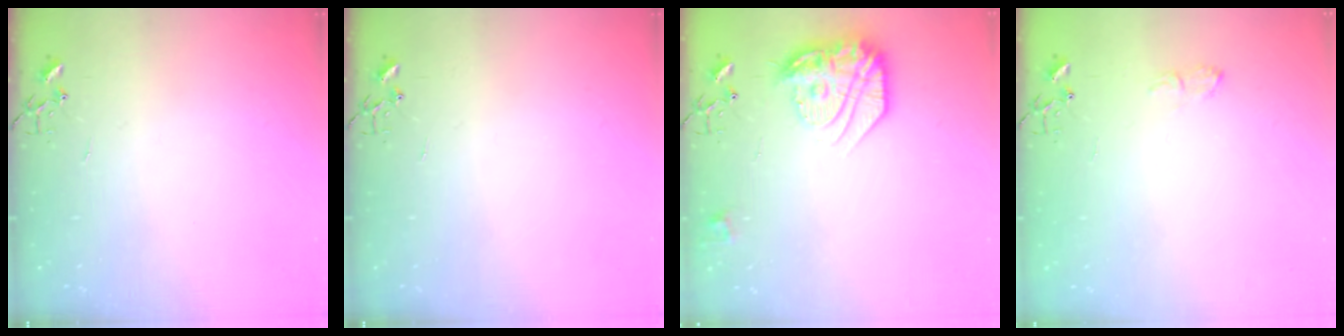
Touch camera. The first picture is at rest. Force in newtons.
{"total": 0.0}
{"total": 19.5, "press": 19.5, "slide": 1.5}
{"total": 5.8, "press": 5.7, "slide": 0.7}